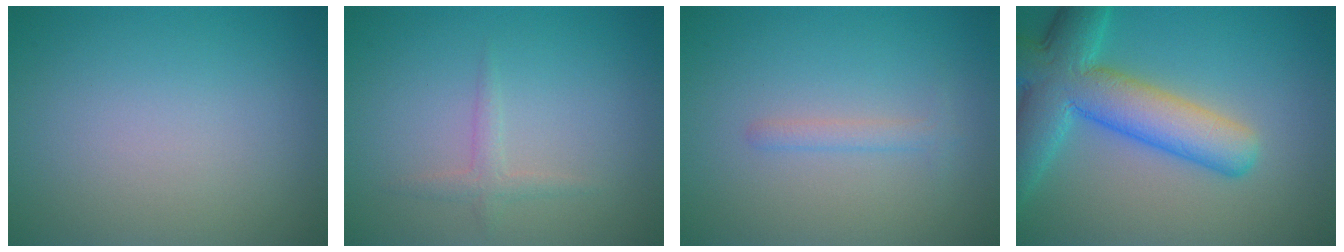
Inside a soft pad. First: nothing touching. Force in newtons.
{"total": 1.3, "press": 1.3, "slide": 0.0}
{"total": 1.2, "press": 1.2, "slide": 0.1}
{"total": 8.7, "press": 8.7, "slide": 0.4}